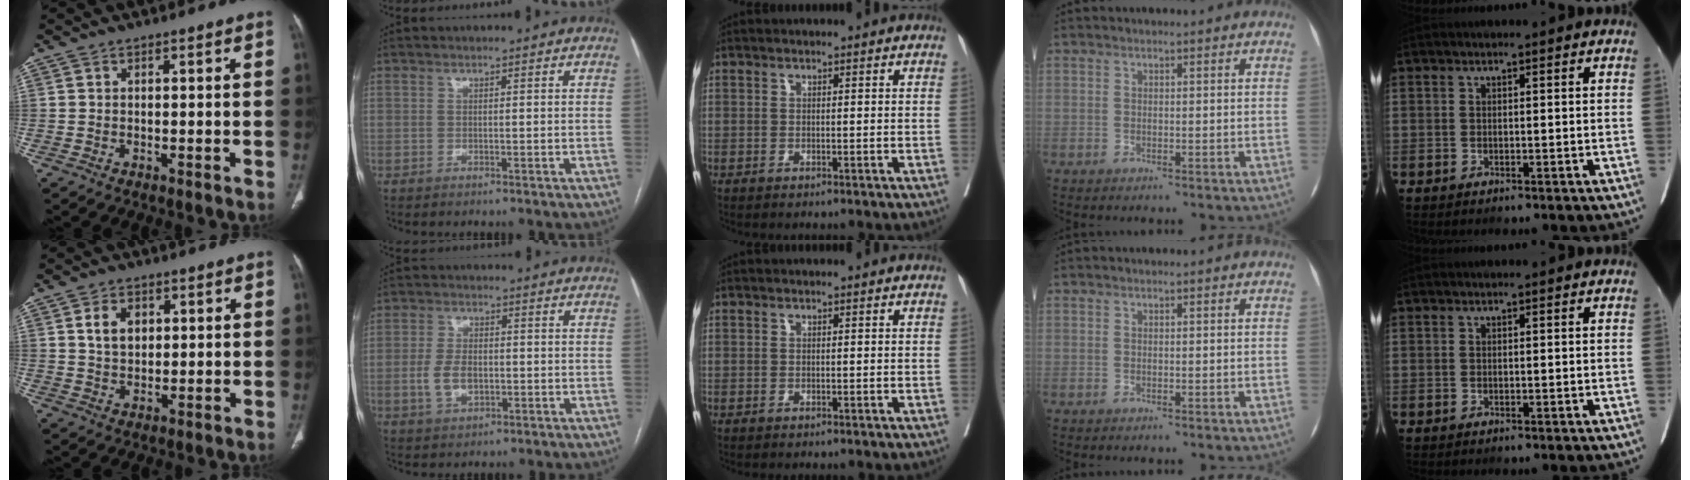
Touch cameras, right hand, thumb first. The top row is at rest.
{"thumb": {"total": 5.1, "force": [1.6, 3.6, 3.3], "torque": [-0.040, -0.006, 0.031]}, "index": {"total": 5.1, "force": [-1.0, 2.9, 4.0], "torque": [-0.086, 0.006, -0.014]}}